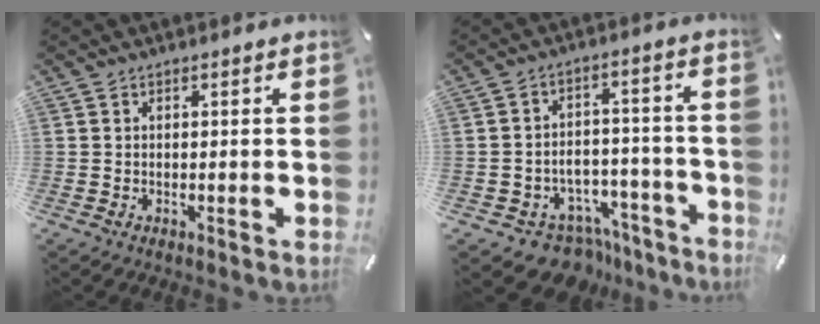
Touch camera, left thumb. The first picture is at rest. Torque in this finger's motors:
{"motor_torque": [-0.06, 1.38, 0.17, 0.19, 0.00]}